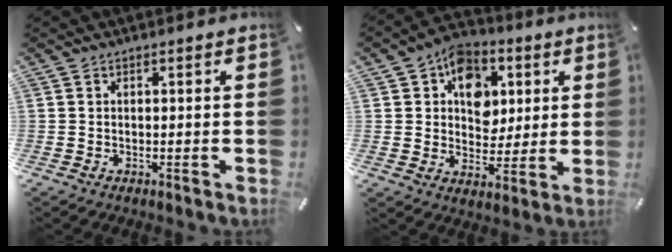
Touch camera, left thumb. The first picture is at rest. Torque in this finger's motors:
{"motor_torque": [1.84, 1.80, 1.00, -0.90, 0.33]}